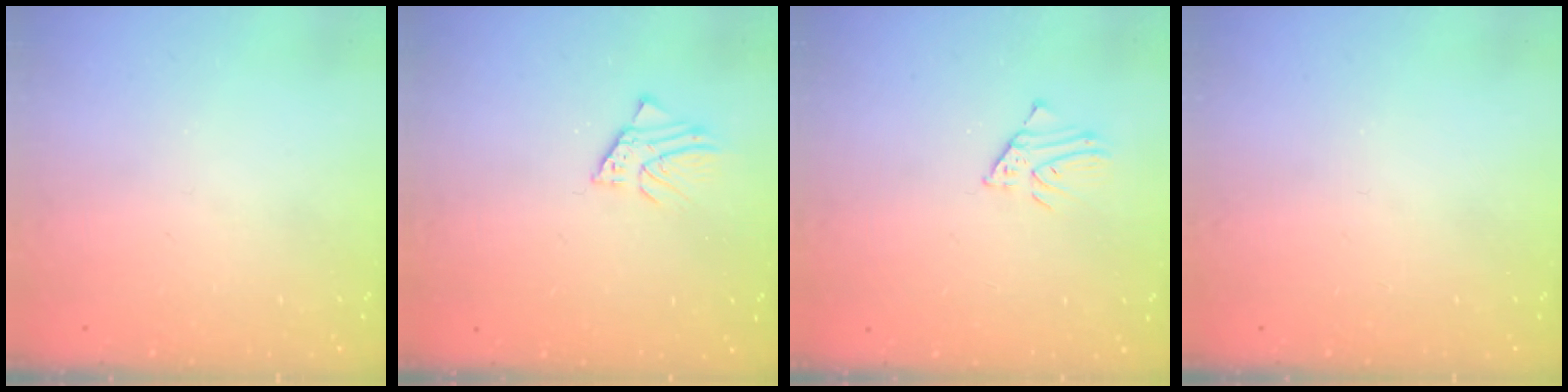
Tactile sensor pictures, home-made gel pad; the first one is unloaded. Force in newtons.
{"total": 1.4, "press": 1.4, "slide": 0.0}
{"total": 2.4, "press": 2.4, "slide": 0.2}
{"total": 0.0}